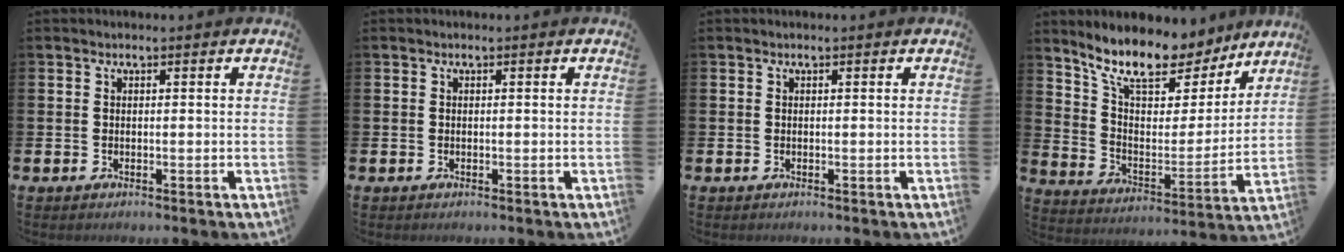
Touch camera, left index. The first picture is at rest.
{"total": 0.0}
{"total": 0.0}
{"total": 12.3, "force": [10.6, 4.3, 4.5], "torque": [-0.122, -0.071, 0.187]}